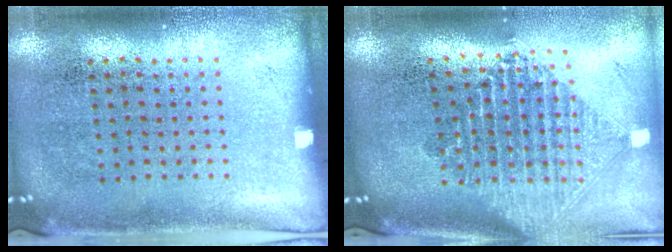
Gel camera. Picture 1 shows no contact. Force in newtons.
{"total": 2.2, "press": 1.7, "slide": 1.4}